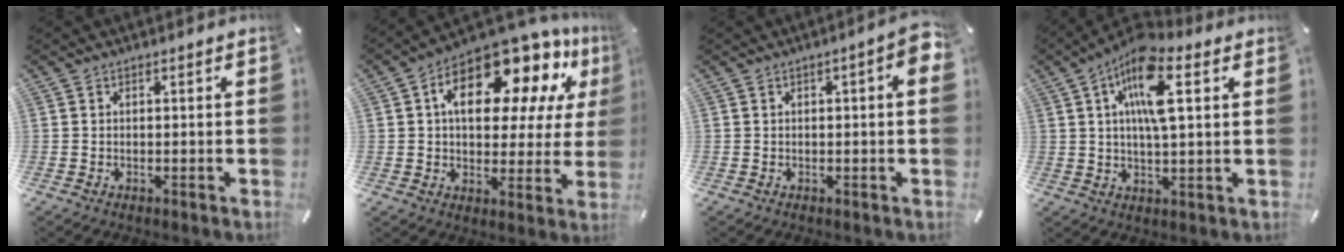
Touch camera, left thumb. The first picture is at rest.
{"total": 18.0, "force": [9.4, 9.7, 11.9], "torque": [-0.187, -0.057, 0.162]}
{"total": 3.9, "force": [0.2, 1.2, 3.7], "torque": [-0.055, 0.008, 0.000]}
{"total": 13.0, "force": [4.8, 4.8, 11.0], "torque": [-0.211, -0.006, 0.079]}